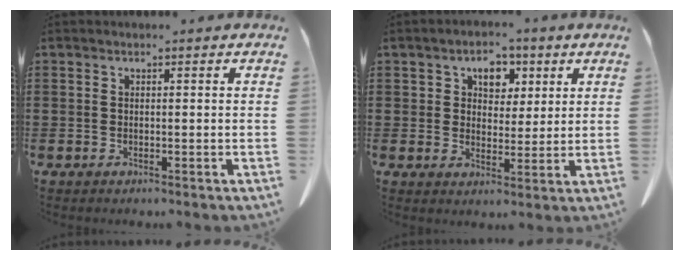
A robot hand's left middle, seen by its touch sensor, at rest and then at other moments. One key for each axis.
{"total": 4.7, "fx": 2.5, "fy": 3.6, "fz": 1.8, "tx": -0.039, "ty": 0.006, "tz": 0.039}